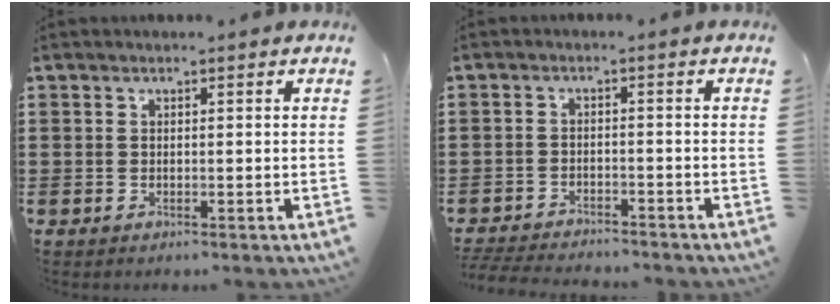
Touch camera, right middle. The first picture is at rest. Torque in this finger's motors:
{"motor_torque": [0.34, -0.02, 0.05, 0.09]}